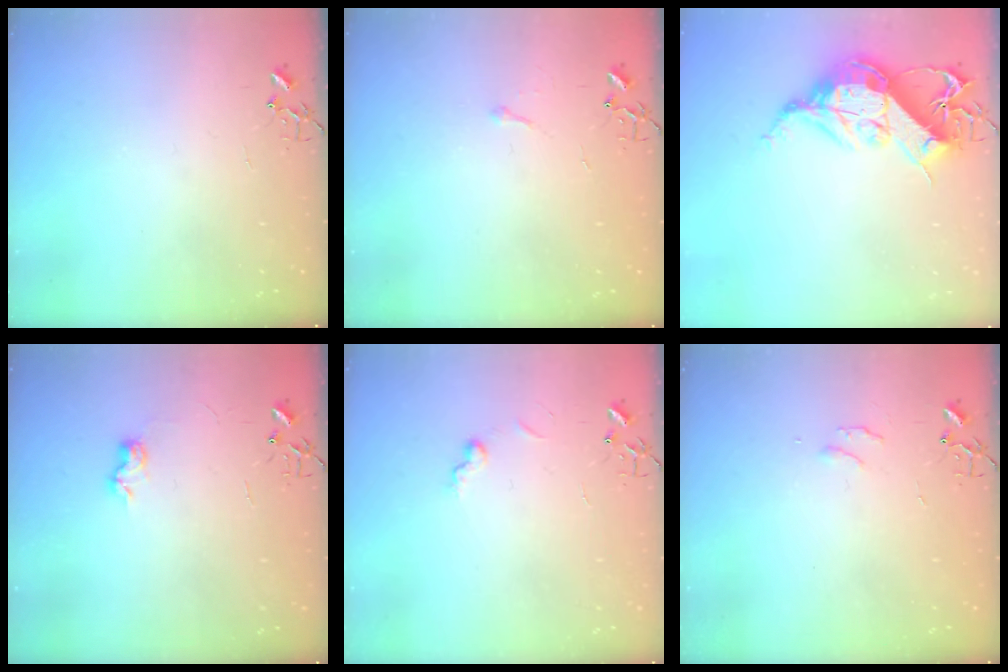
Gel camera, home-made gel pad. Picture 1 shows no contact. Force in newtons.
{"total": 3.1, "press": 3.1, "slide": 0.5}
{"total": 21.1, "press": 21.1, "slide": 1.5}
{"total": 6.7, "press": 6.7, "slide": 0.1}
{"total": 6.1, "press": 6.1, "slide": 0.6}
{"total": 4.6, "press": 4.6, "slide": 0.5}